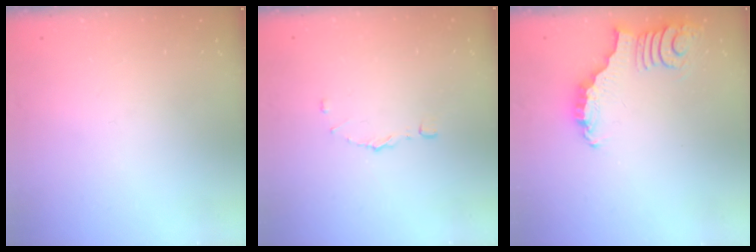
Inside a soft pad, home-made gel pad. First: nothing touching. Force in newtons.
{"total": 5.3, "press": 5.3, "slide": 0.5}
{"total": 3.4, "press": 3.3, "slide": 0.7}